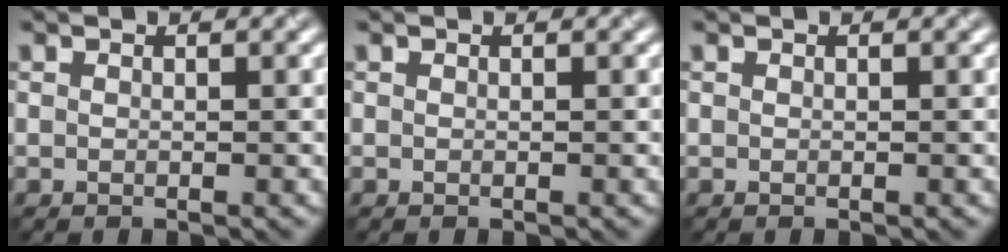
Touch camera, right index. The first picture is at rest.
{"total": 0.0}
{"total": 0.0}